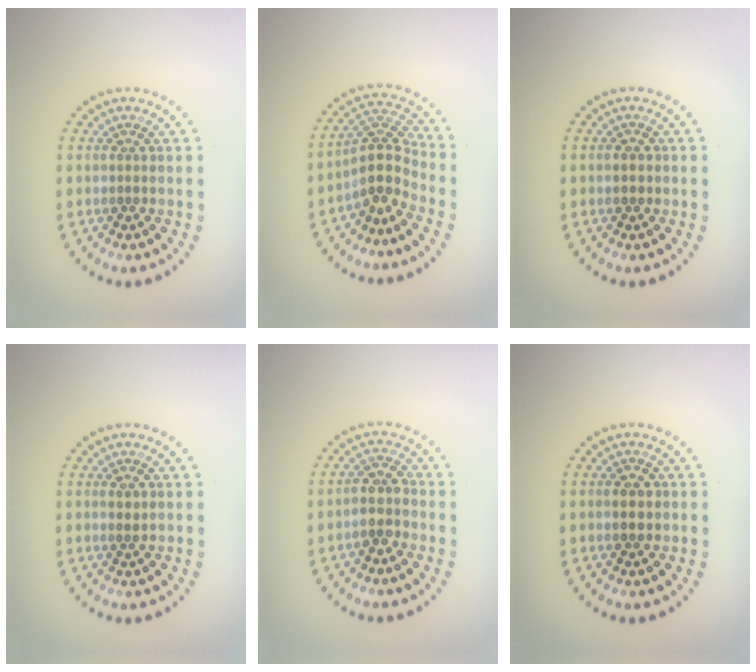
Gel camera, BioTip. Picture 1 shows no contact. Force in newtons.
{"total": 3.8, "press": 2.9, "slide": 2.6}
{"total": 1.7, "press": 1.7, "slide": 0.1}
{"total": 0.6, "press": 0.5, "slide": 0.3}
{"total": 2.6, "press": 2.2, "slide": 1.4}
{"total": 2.5, "press": 2.5, "slide": 0.3}